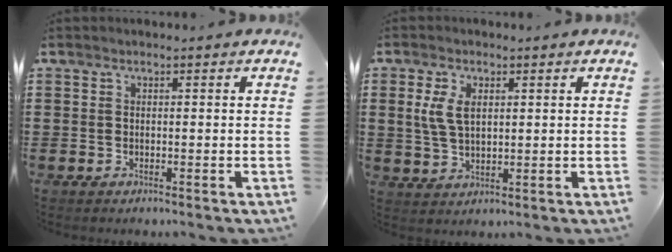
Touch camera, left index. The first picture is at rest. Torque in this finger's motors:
{"motor_torque": [0.65, 0.66, 0.34, 0.14]}